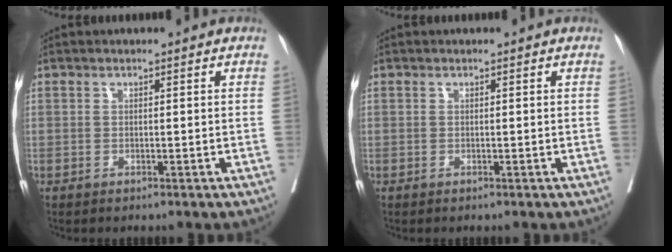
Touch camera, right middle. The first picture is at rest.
{"total": 0.0}